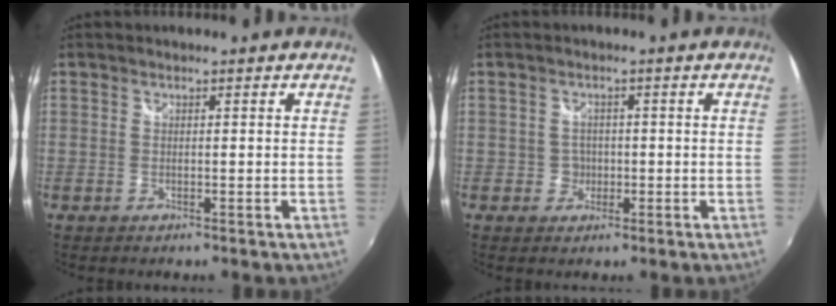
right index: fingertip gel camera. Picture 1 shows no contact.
{"total": 2.5, "force": [-0.7, 2.4, 0.2], "torque": [-0.002, 0.003, -0.010]}